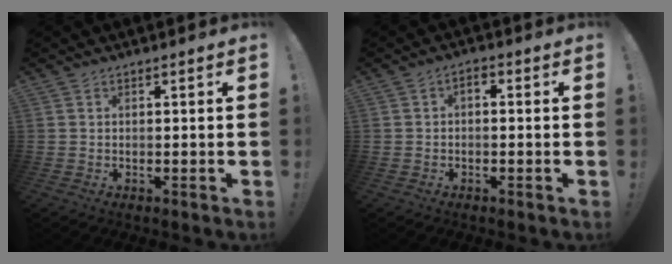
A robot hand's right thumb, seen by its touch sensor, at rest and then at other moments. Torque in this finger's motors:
{"motor_torque": [0.18, 0.11, 0.23, -0.07, 0.01]}